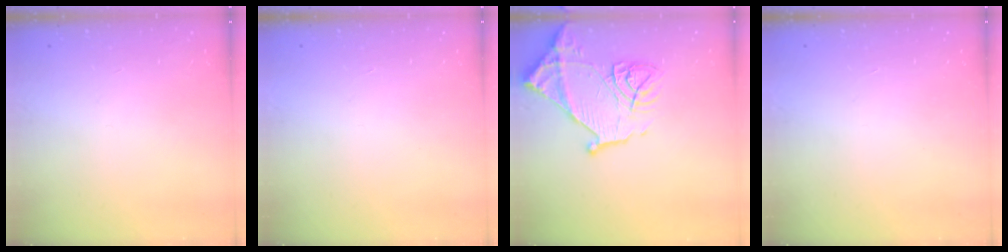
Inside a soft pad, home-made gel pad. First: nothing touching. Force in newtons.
{"total": 1.5, "press": 1.5, "slide": 0.1}
{"total": 14.6, "press": 14.6, "slide": 1.0}
{"total": 1.5, "press": 1.5, "slide": 0.1}